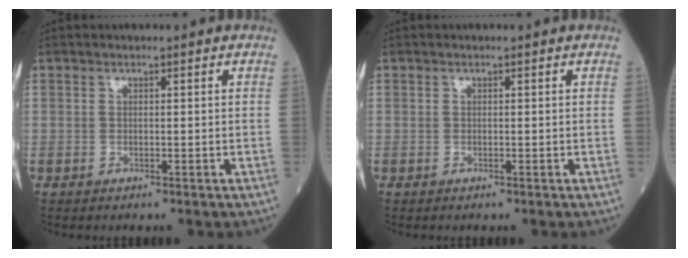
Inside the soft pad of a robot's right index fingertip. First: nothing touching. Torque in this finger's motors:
{"motor_torque": [0.00, 0.00, -0.03, -0.01]}